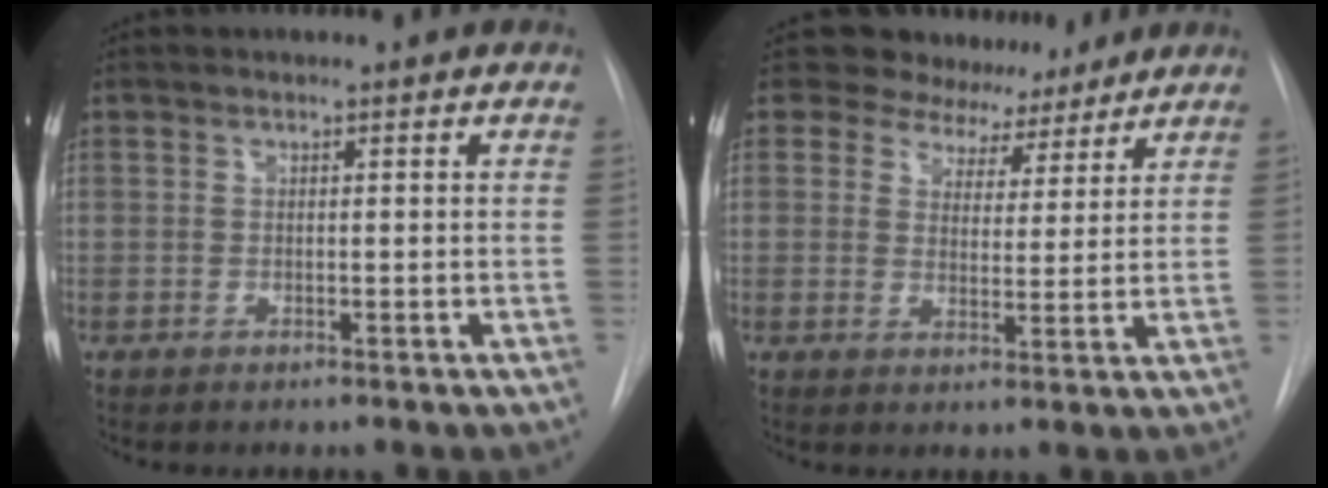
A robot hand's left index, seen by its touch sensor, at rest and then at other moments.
{"total": 8.1, "force": [6.9, 4.1, 0.4], "torque": [0.012, 0.000, 0.089]}